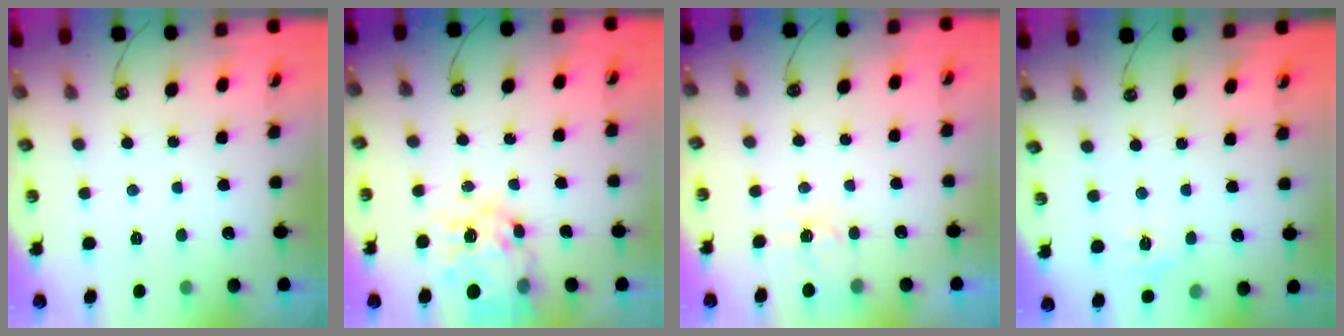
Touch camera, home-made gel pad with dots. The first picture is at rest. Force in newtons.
{"total": 14.5, "press": 14.5, "slide": 1.3}
{"total": 5.3, "press": 5.2, "slide": 0.5}
{"total": 5.3, "press": 5.2, "slide": 0.5}